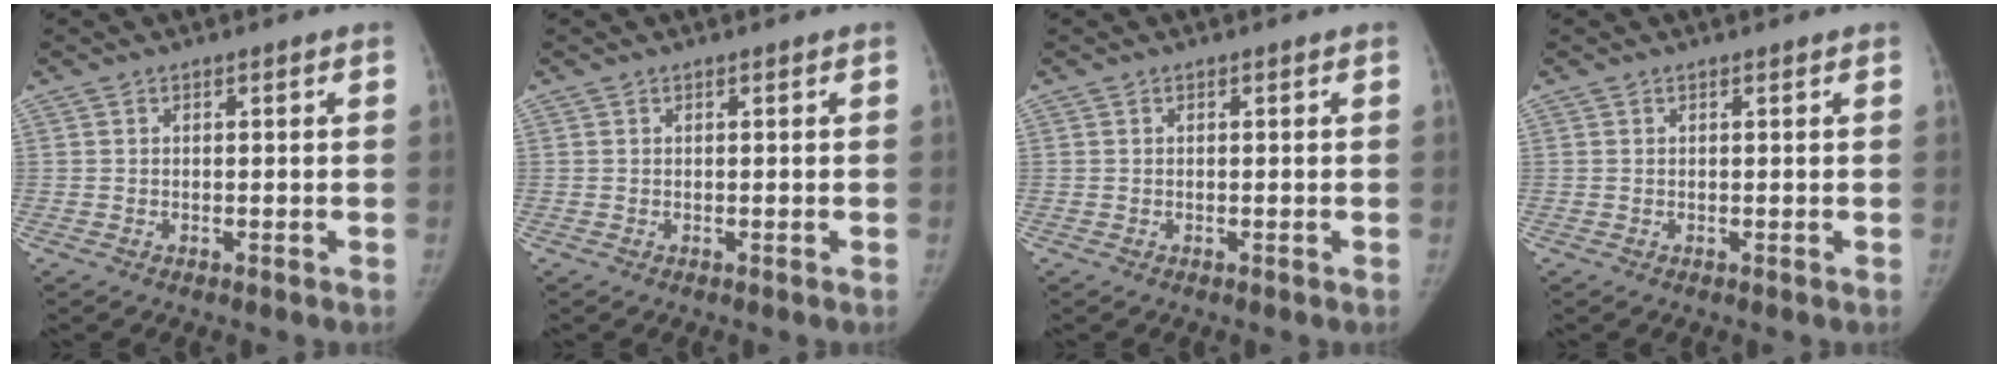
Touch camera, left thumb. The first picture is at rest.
{"total": 0.0}
{"total": 0.0}
{"total": 0.0}